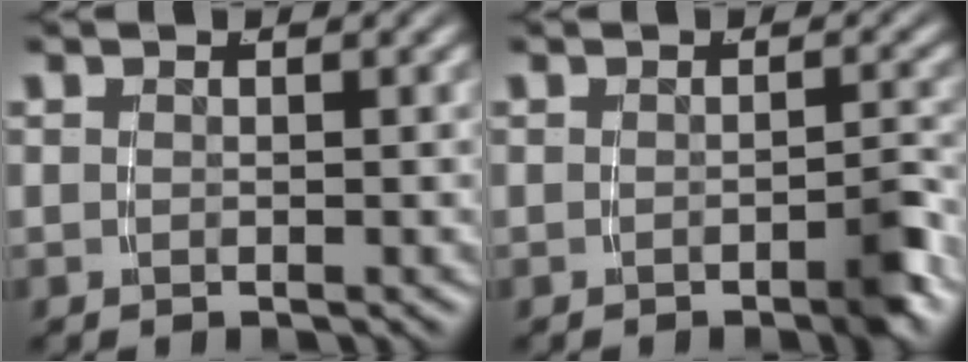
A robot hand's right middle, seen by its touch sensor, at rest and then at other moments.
{"total": 2.0, "force": [-1.2, 0.2, 1.5], "torque": [-0.021, 0.003, -0.026]}